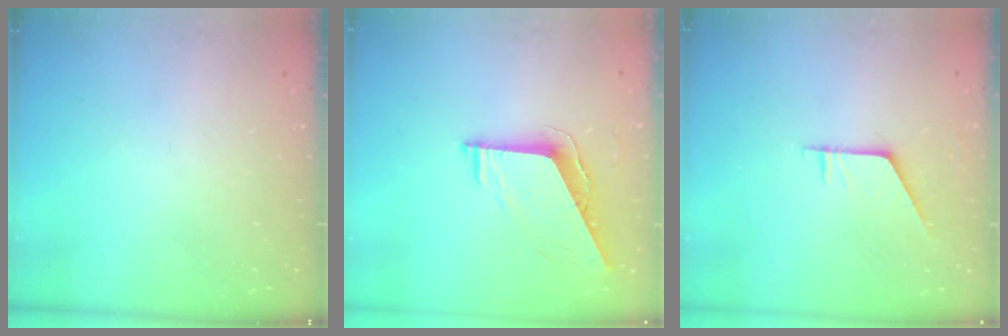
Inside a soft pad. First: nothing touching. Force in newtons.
{"total": 7.5, "press": 7.5, "slide": 0.1}
{"total": 4.4, "press": 4.4, "slide": 0.5}